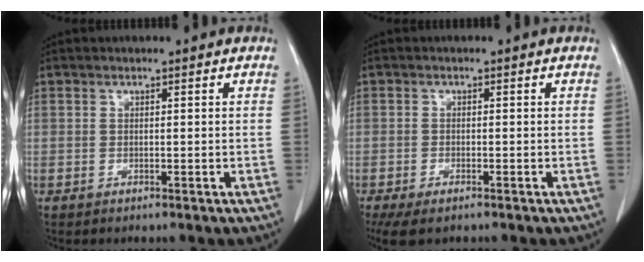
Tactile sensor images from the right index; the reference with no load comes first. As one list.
[{"total": 5.1, "force": [-3.6, 1.9, 3.0], "torque": [-0.054, -0.012, -0.059]}]